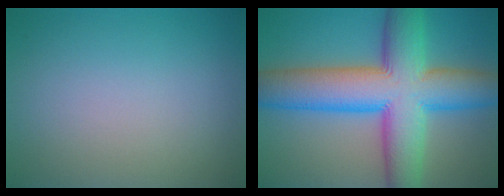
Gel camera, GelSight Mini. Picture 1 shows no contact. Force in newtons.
{"total": 13.0, "press": 12.9, "slide": 0.4}